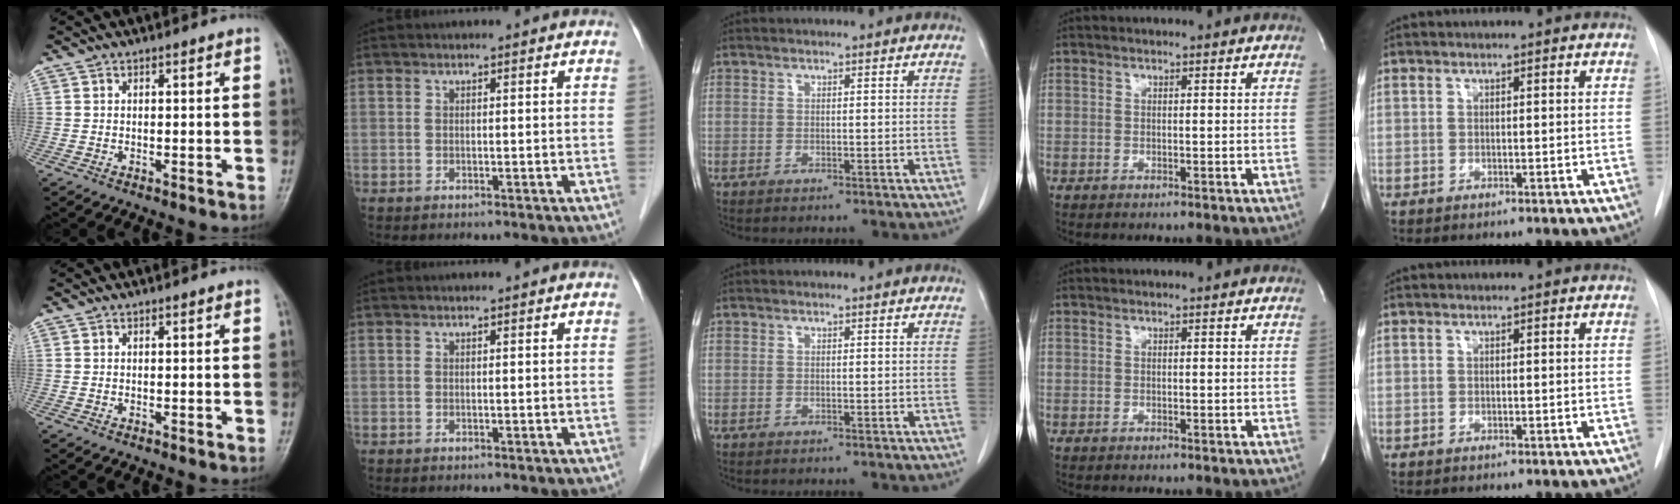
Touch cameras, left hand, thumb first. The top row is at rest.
{}